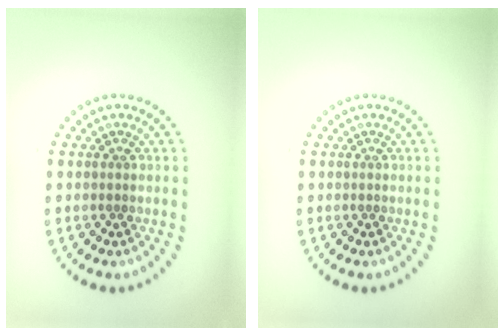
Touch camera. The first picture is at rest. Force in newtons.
{"total": 0.0}